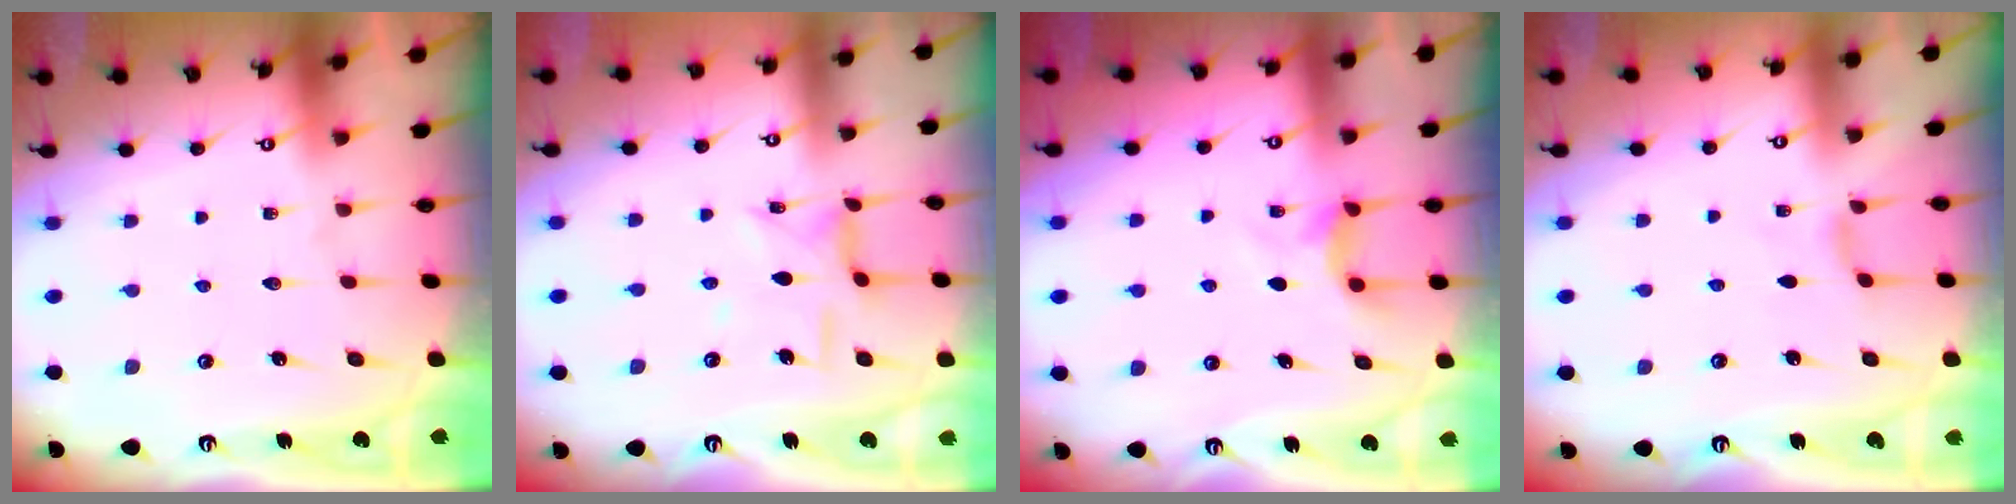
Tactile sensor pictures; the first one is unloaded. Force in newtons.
{"total": 6.4, "press": 6.4, "slide": 0.2}
{"total": 4.3, "press": 4.3, "slide": 0.6}
{"total": 1.3, "press": 1.2, "slide": 0.3}